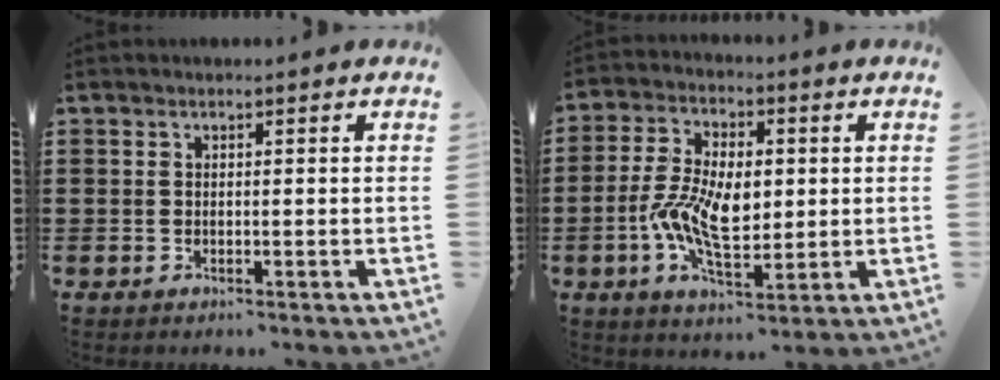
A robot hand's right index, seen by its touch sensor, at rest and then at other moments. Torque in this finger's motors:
{"motor_torque": [1.76, 0.38, 1.05, 0.21]}